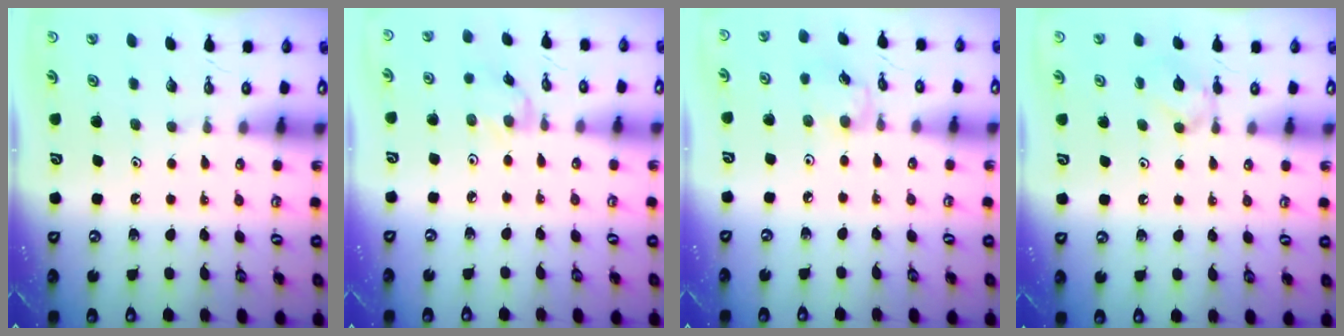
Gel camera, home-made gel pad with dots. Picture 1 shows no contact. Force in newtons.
{"total": 1.5, "press": 1.5, "slide": 0.3}
{"total": 3.4, "press": 3.4, "slide": 0.3}
{"total": 6.2, "press": 6.1, "slide": 1.0}